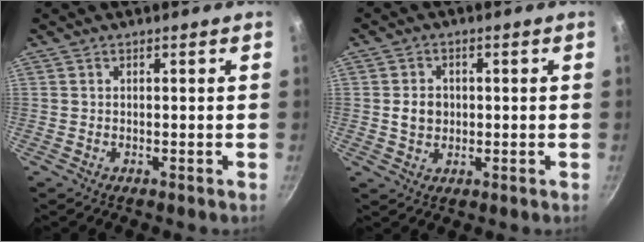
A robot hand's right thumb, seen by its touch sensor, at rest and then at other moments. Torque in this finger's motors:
{"motor_torque": [0.02, -0.06, 0.67, -0.44, 0.01]}